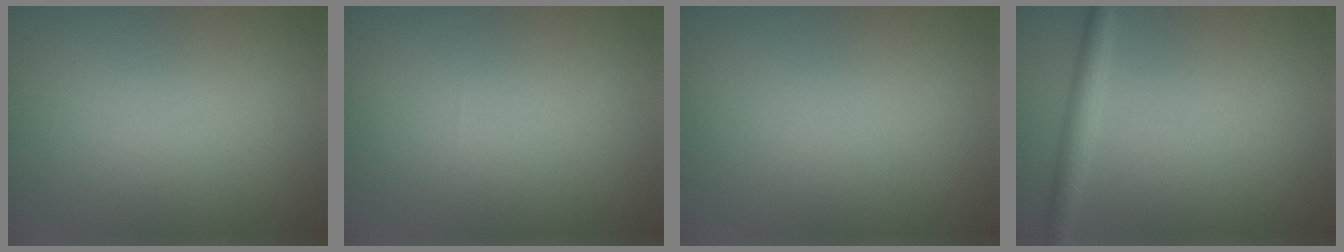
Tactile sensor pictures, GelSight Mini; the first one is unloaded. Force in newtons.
{"total": 0.0}
{"total": 0.0}
{"total": 2.3, "press": 2.2, "slide": 0.1}